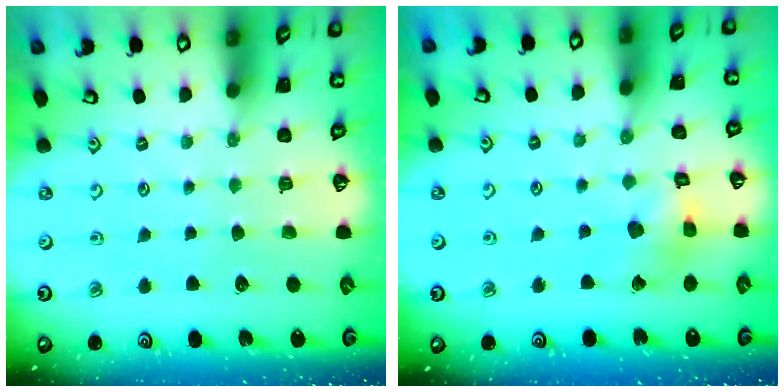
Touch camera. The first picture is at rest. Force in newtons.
{"total": 8.3, "press": 8.2, "slide": 0.8}